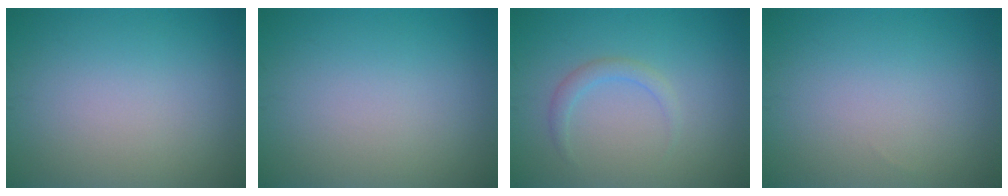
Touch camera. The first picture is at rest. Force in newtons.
{"total": 0.0}
{"total": 1.5, "press": 1.5, "slide": 0.1}
{"total": 0.0}